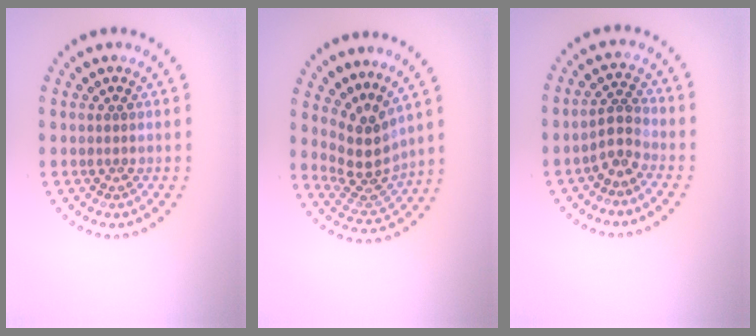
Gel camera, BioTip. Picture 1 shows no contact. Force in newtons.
{"total": 3.7, "press": 2.6, "slide": 2.6}
{"total": 2.4, "press": 1.8, "slide": 1.6}